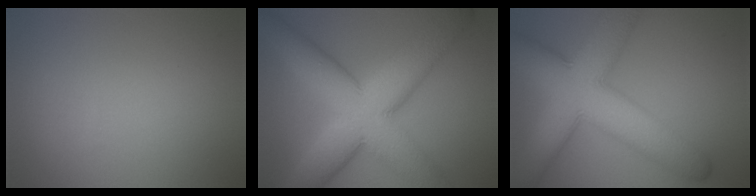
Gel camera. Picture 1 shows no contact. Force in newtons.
{"total": 12.2, "press": 12.2, "slide": 0.5}
{"total": 12.2, "press": 12.2, "slide": 0.3}